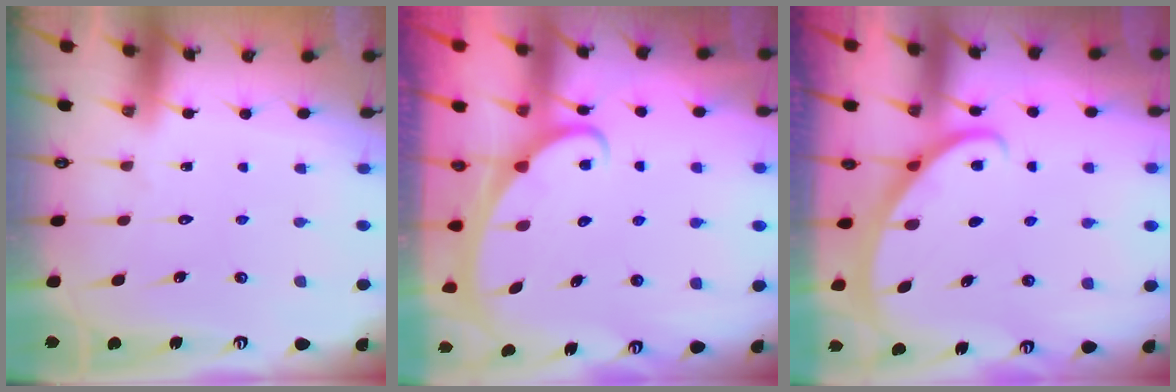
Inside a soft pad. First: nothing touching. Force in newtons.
{"total": 2.6, "press": 2.6, "slide": 0.3}
{"total": 2.9, "press": 2.9, "slide": 0.1}